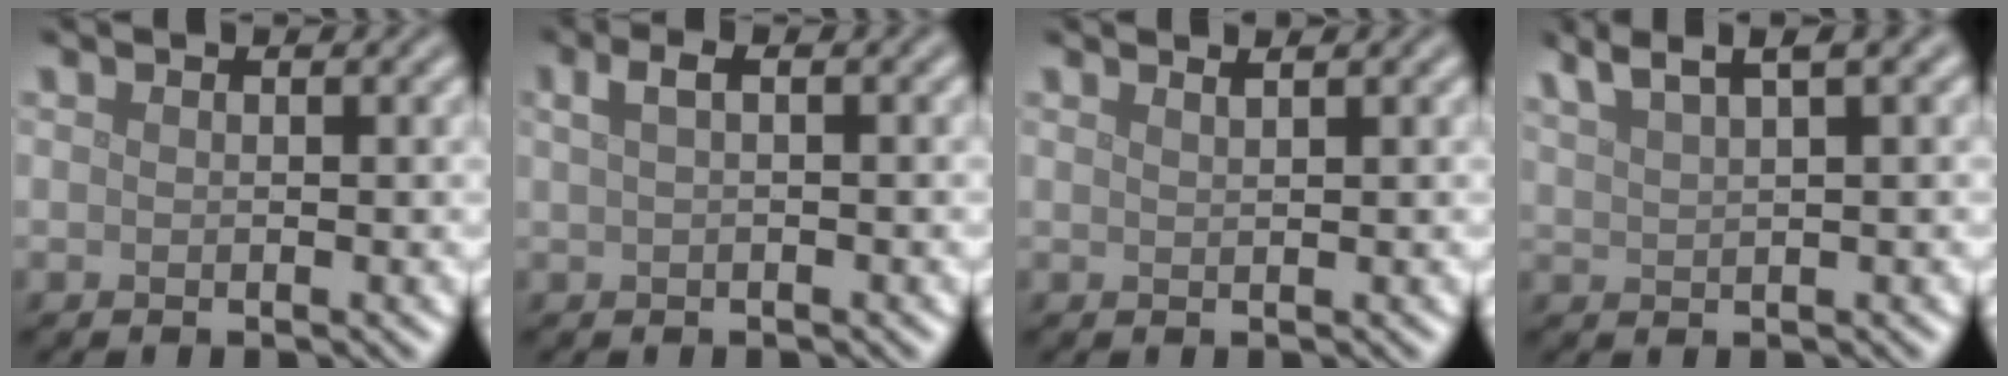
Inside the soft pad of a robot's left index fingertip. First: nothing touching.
{"total": 2.2, "force": [0.8, 0.7, 1.9], "torque": [-0.034, 0.013, 0.013]}
{"total": 1.4, "force": [1.0, 0.5, 0.8], "torque": [-0.002, 0.004, 0.003]}
{"total": 5.3, "force": [3.9, 1.0, 3.5], "torque": [-0.052, 0.020, 0.066]}